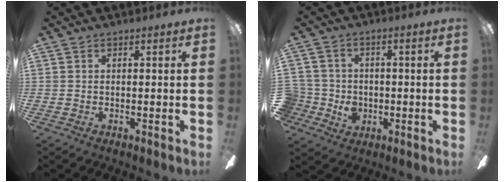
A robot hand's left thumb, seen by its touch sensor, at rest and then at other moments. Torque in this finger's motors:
{"motor_torque": [0.00, 0.01, -0.02, -0.02, 0.00]}